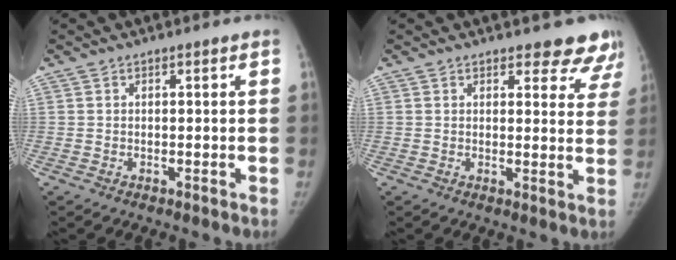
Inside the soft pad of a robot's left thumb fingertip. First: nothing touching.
{"total": 8.0, "force": [7.1, 3.2, 2.1], "torque": [0.027, -0.037, 0.057]}